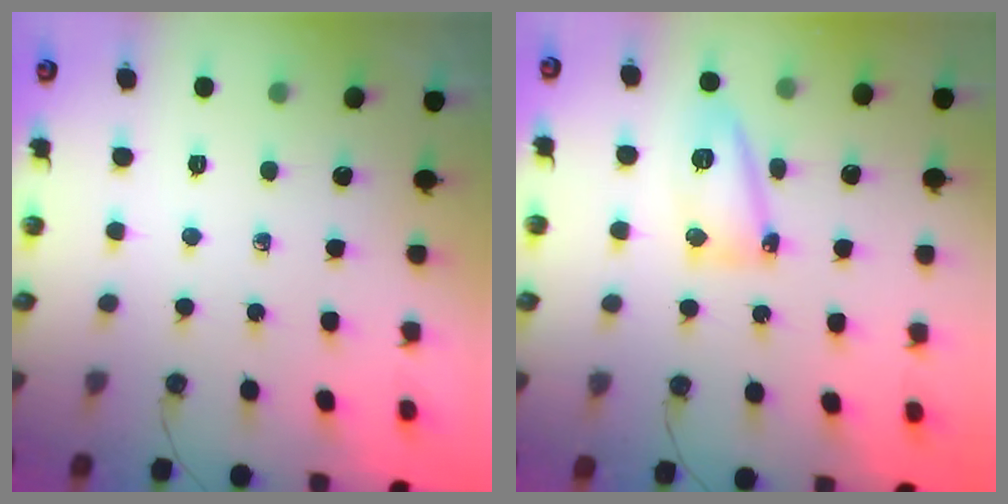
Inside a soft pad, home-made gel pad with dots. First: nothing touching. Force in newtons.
{"total": 10.3, "press": 10.3, "slide": 0.7}